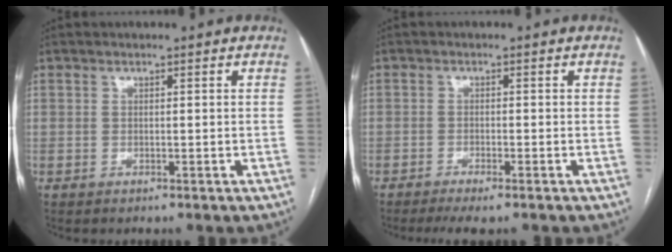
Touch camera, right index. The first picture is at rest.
{"total": 3.6, "force": [-2.7, 0.4, 2.3], "torque": [-0.036, -0.006, -0.046]}